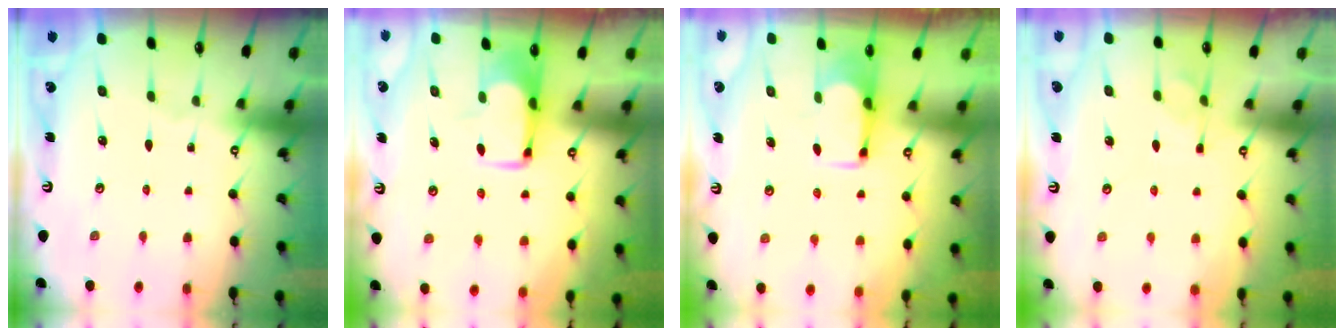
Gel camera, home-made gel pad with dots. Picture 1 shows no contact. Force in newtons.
{"total": 2.0, "press": 1.9, "slide": 0.5}
{"total": 1.7, "press": 1.6, "slide": 0.7}
{"total": 4.3, "press": 4.0, "slide": 1.5}